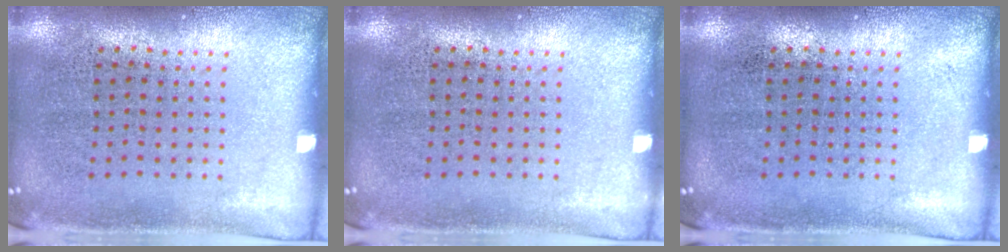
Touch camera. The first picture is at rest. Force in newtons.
{"total": 0.0}
{"total": 0.0}